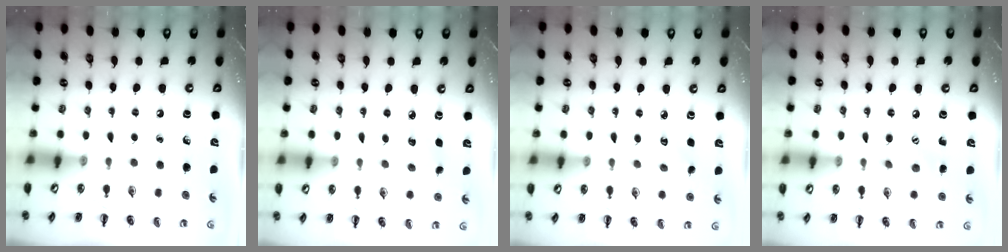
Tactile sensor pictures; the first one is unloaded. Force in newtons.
{"total": 4.7, "press": 4.6, "slide": 1.0}
{"total": 2.1, "press": 2.0, "slide": 0.6}
{"total": 7.9, "press": 7.7, "slide": 1.6}